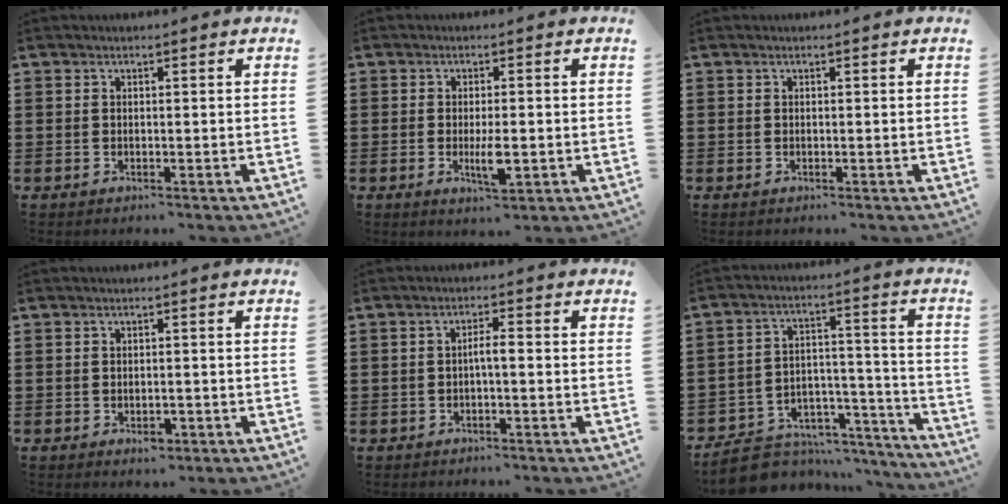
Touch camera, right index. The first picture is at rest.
{"total": 4.5, "force": [-1.0, 1.4, 4.2], "torque": [-0.083, -0.004, -0.021]}
{"total": 0.0}
{"total": 1.8, "force": [-0.8, 1.0, 1.3], "torque": [-0.026, 0.000, -0.014]}
{"total": 2.0, "force": [-0.5, 0.3, 1.9], "torque": [-0.036, 0.002, -0.011]}
{"total": 6.2, "force": [-5.1, 3.2, 1.1], "torque": [-0.023, 0.009, -0.093]}